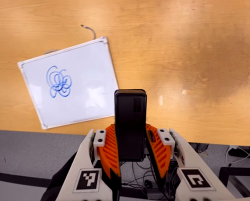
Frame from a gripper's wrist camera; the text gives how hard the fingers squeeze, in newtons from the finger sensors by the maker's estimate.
{"total": 4.4, "left": 3.1, "right": 5.7}